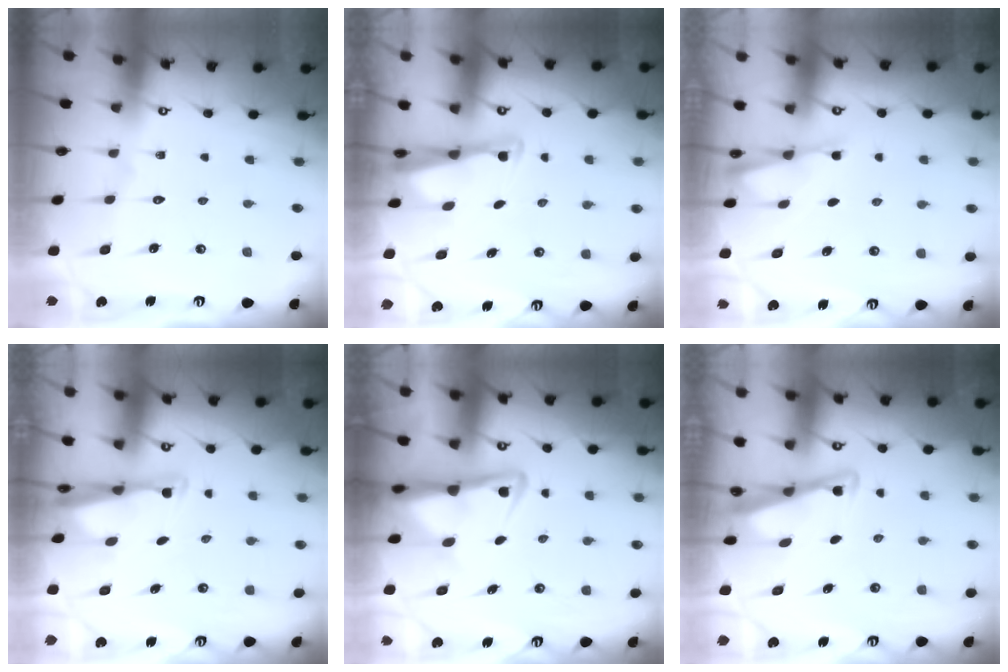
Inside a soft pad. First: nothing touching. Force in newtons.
{"total": 2.6, "press": 2.5, "slide": 0.6}
{"total": 1.2, "press": 1.2, "slide": 0.3}
{"total": 2.6, "press": 2.5, "slide": 0.7}
{"total": 4.8, "press": 4.7, "slide": 1.0}
{"total": 3.5, "press": 3.4, "slide": 0.3}